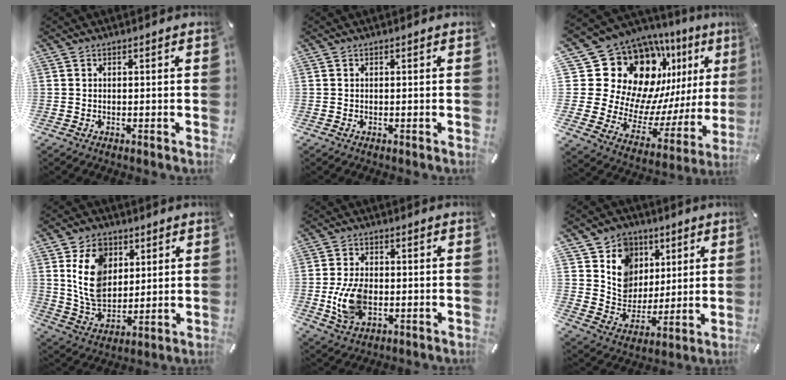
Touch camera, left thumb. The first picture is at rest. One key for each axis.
{"total": 0.0}
{"total": 21.7, "fx": 12.3, "fy": 14.6, "fz": 10.4, "tx": -0.159, "ty": -0.135, "tz": 0.256}
{"total": 12.8, "fx": 4.2, "fy": 9.8, "fz": 7.1, "tx": -0.144, "ty": -0.002, "tz": 0.078}
{"total": 9.7, "fx": -1.3, "fy": 6.2, "fz": 7.3, "tx": -0.150, "ty": 0.000, "tz": -0.022}
{"total": 12.2, "fx": 4.2, "fy": 11.0, "fz": 3.0, "tx": -0.054, "ty": -0.032, "tz": 0.084}